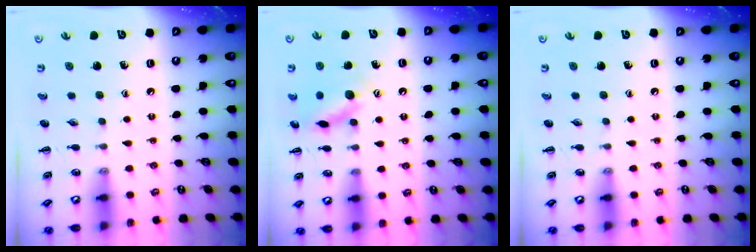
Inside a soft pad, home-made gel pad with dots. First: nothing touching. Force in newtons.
{"total": 12.4, "press": 12.4, "slide": 0.8}
{"total": 0.0}